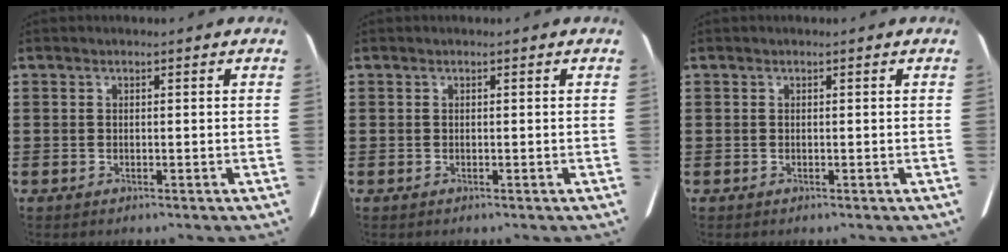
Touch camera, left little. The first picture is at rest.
{"total": 0.0}
{"total": 0.0}